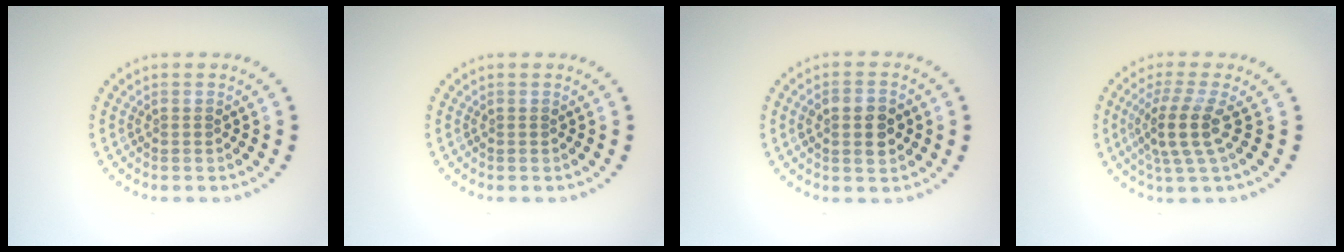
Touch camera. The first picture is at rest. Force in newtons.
{"total": 0.0}
{"total": 3.0, "press": 3.0, "slide": 0.3}
{"total": 3.6, "press": 2.8, "slide": 2.4}